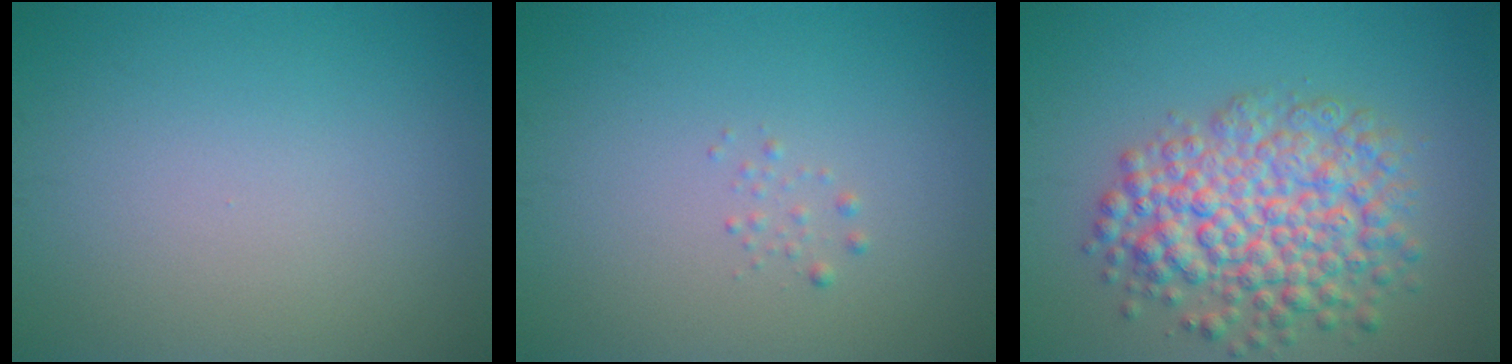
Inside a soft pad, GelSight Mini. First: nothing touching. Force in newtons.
{"total": 0.6, "press": 0.6, "slide": 0.0}
{"total": 7.4, "press": 7.4, "slide": 0.3}